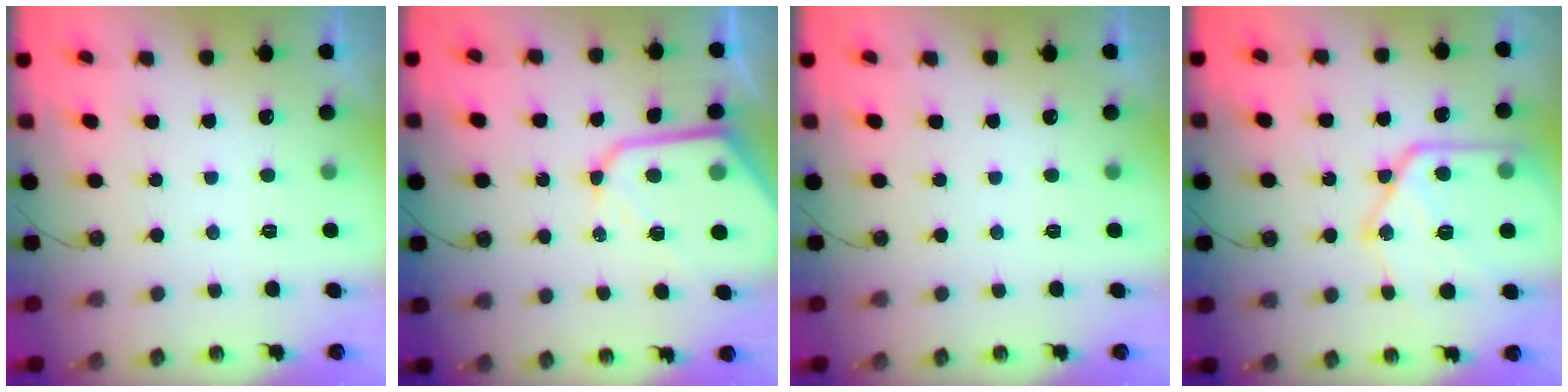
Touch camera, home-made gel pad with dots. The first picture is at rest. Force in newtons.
{"total": 13.5, "press": 13.4, "slide": 1.2}
{"total": 0.0}
{"total": 20.7, "press": 20.6, "slide": 2.2}